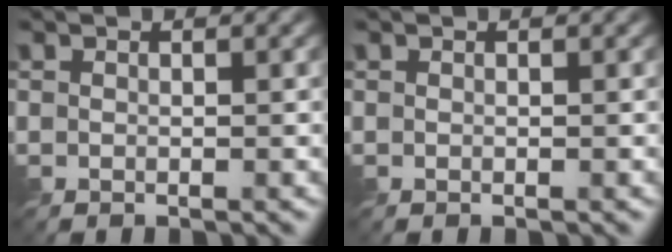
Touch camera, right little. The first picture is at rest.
{"total": 0.0}